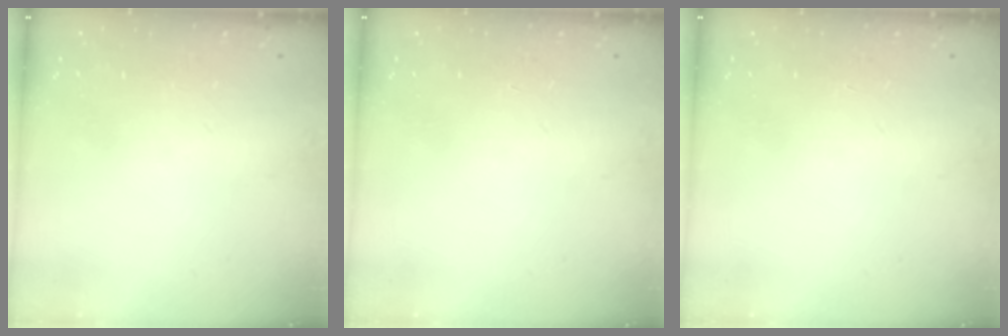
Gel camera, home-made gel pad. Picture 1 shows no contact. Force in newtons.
{"total": 0.0}
{"total": 0.0}